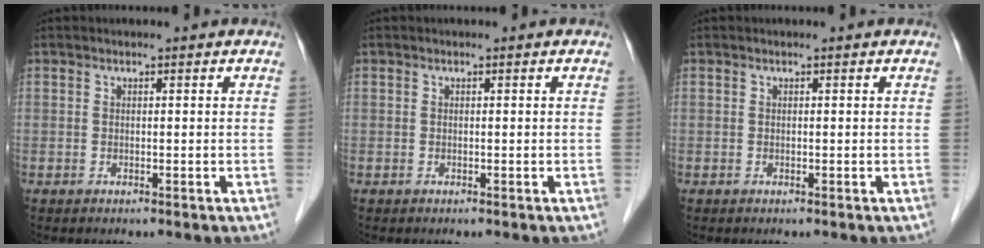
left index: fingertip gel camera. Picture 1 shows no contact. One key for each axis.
{"total": 0.0}
{"total": 0.0}